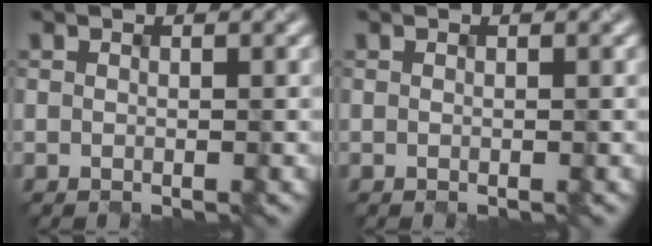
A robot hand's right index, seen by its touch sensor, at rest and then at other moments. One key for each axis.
{"total": 0.0}